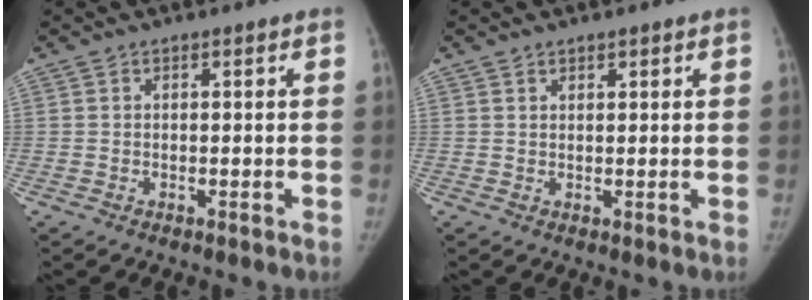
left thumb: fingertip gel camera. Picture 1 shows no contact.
{"total": 1.0, "force": [0.8, 0.4, 0.4], "torque": [0.001, -0.004, 0.011]}